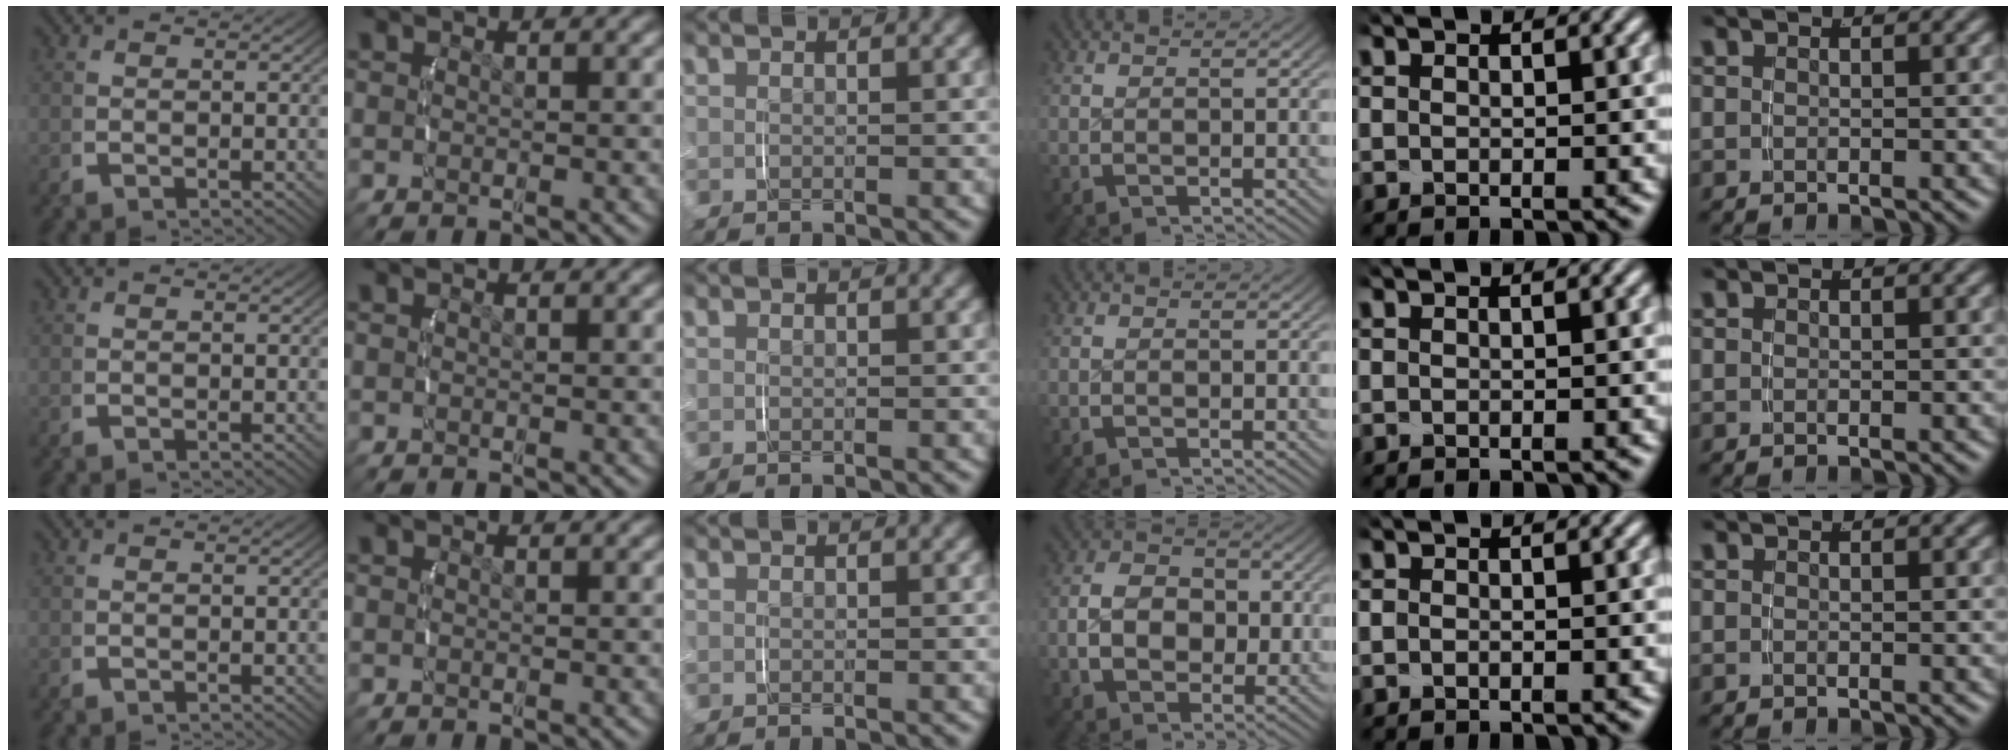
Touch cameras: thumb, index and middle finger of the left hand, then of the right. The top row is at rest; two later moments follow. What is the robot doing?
{"motion": "grasp_and_lifting", "object": "velcro strap"}